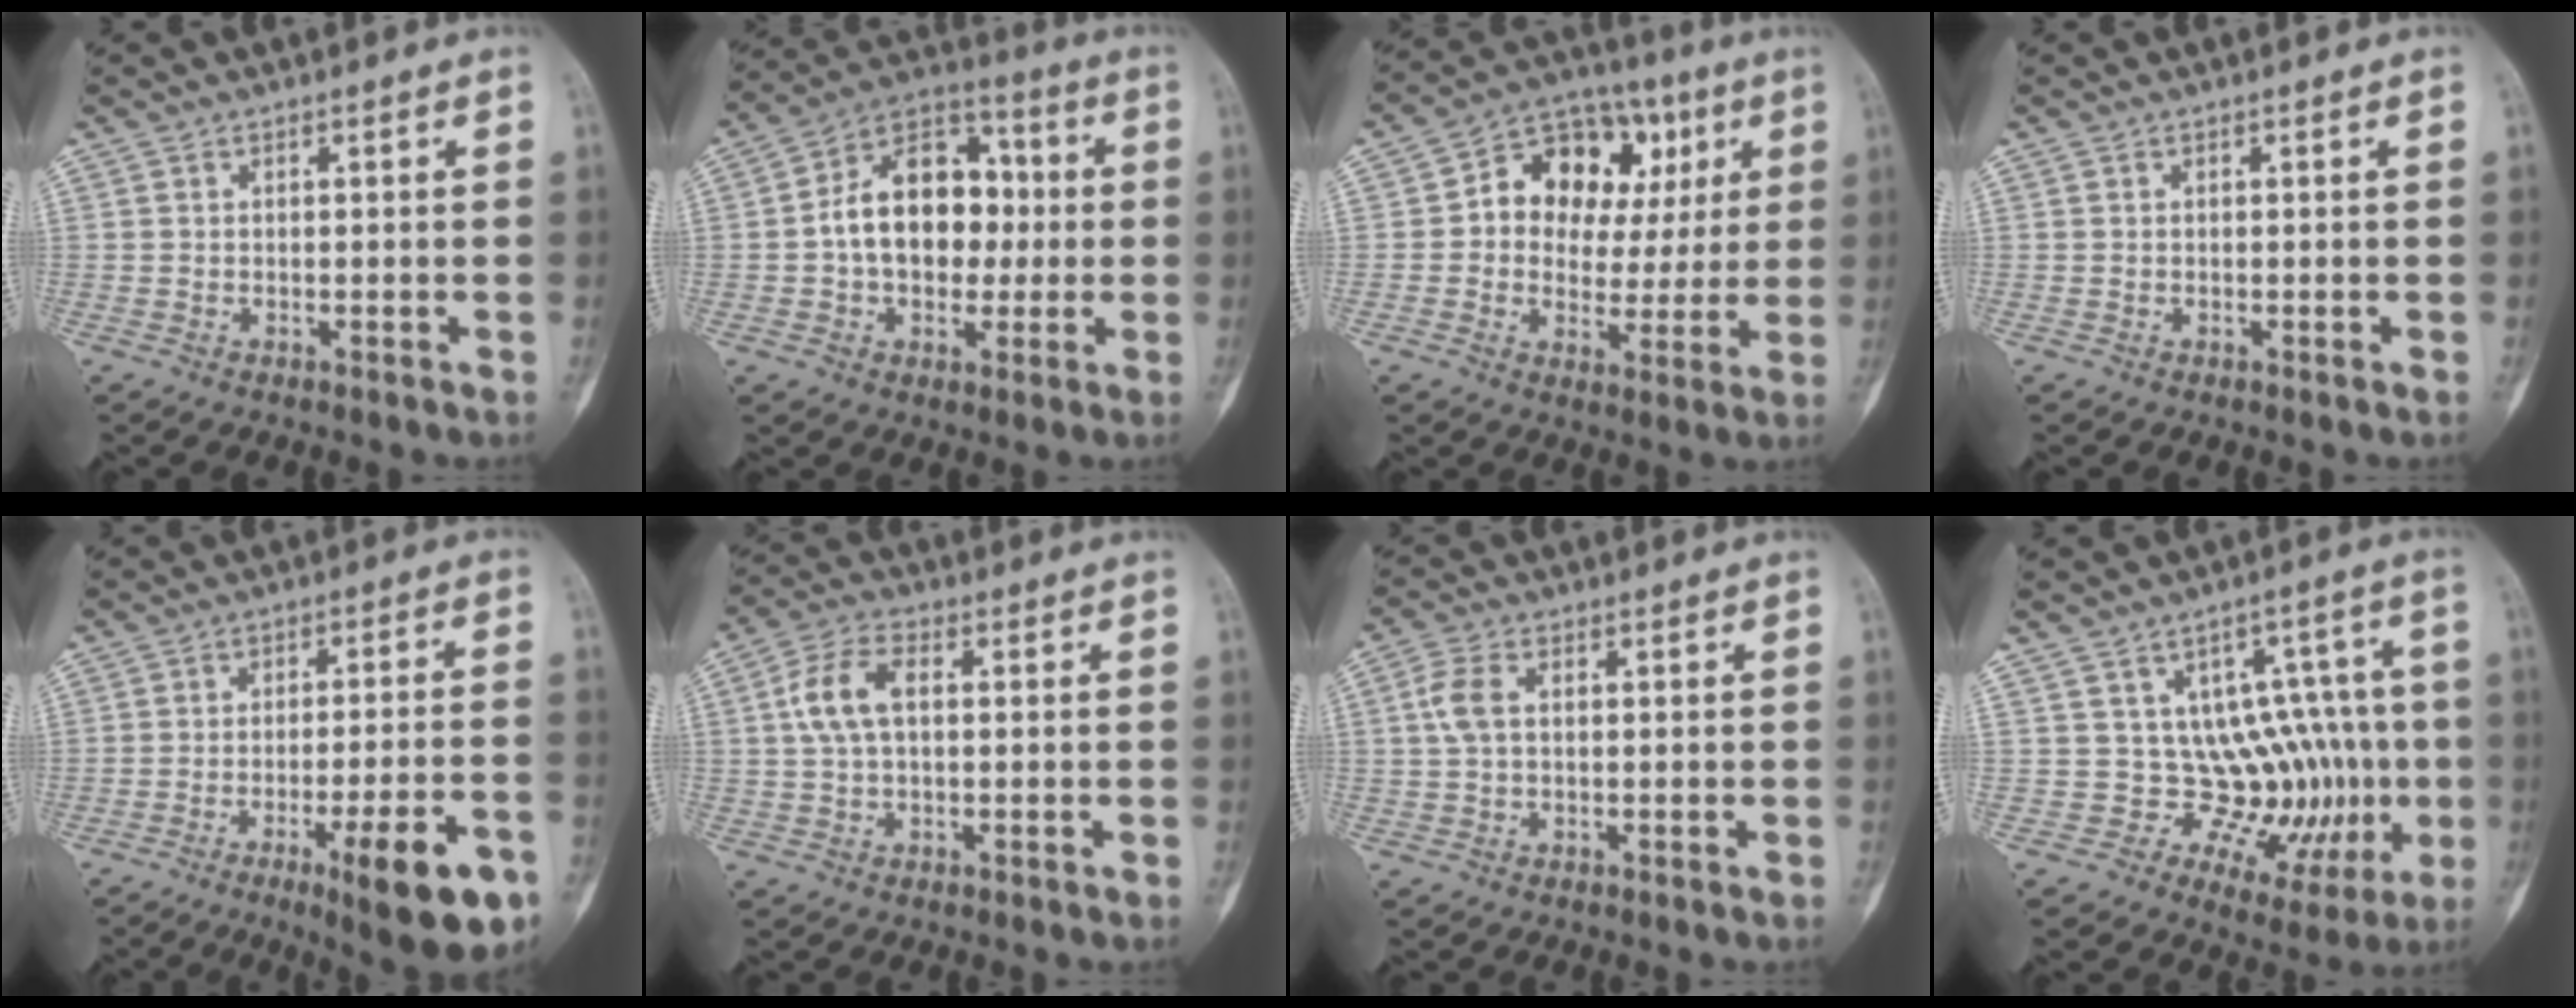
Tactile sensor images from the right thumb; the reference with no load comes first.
{"total": 16.1, "force": [0.1, 11.3, 11.5], "torque": [-0.139, 0.037, -0.005]}
{"total": 16.0, "force": [3.9, 11.7, 10.2], "torque": [-0.094, 0.022, 0.056]}
{"total": 0.0}
{"total": 14.2, "force": [-6.8, 2.9, 12.2], "torque": [-0.159, 0.022, -0.089]}
{"total": 7.6, "force": [1.1, 4.3, 6.2], "torque": [-0.130, 0.018, 0.020]}
{"total": 4.7, "force": [0.7, 2.8, 3.7], "torque": [-0.090, 0.011, 0.012]}
{"total": 12.9, "force": [-0.9, 9.7, 8.5], "torque": [-0.039, 0.016, 0.004]}